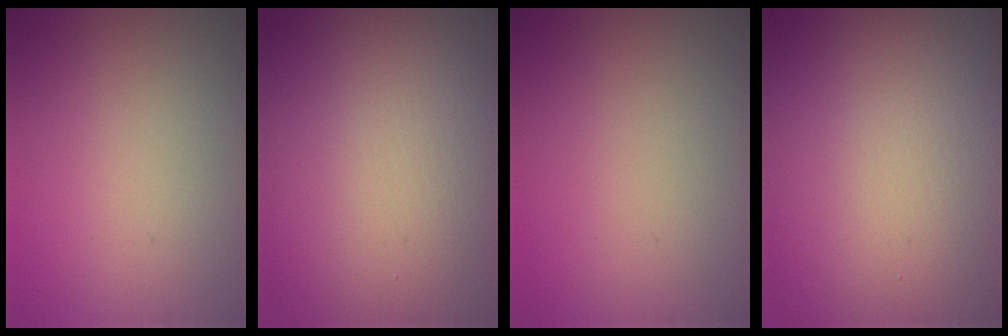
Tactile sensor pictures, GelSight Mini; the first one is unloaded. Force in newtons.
{"total": 20.6, "press": 20.5, "slide": 1.3}
{"total": 0.0}
{"total": 20.6, "press": 20.5, "slide": 1.3}